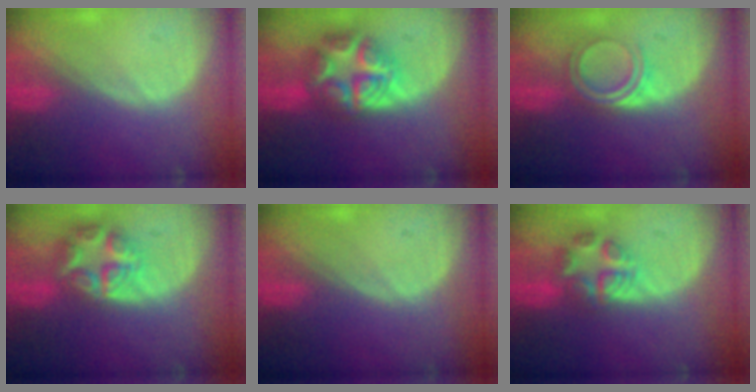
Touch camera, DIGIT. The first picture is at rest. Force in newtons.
{"total": 8.9, "press": 8.9, "slide": 0.5}
{"total": 4.8, "press": 4.2, "slide": 2.4}
{"total": 7.8, "press": 6.8, "slide": 3.8}
{"total": 0.0}
{"total": 5.8, "press": 5.8, "slide": 0.5}